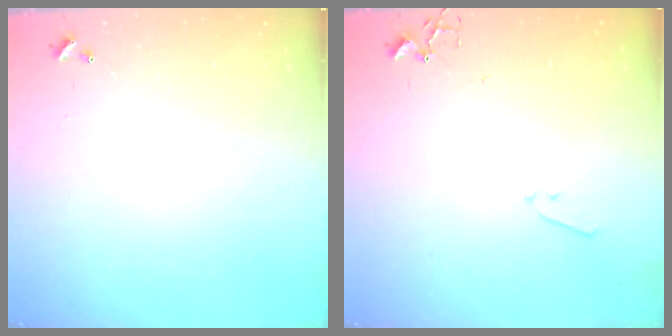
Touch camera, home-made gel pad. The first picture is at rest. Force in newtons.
{"total": 6.3, "press": 6.3, "slide": 0.7}